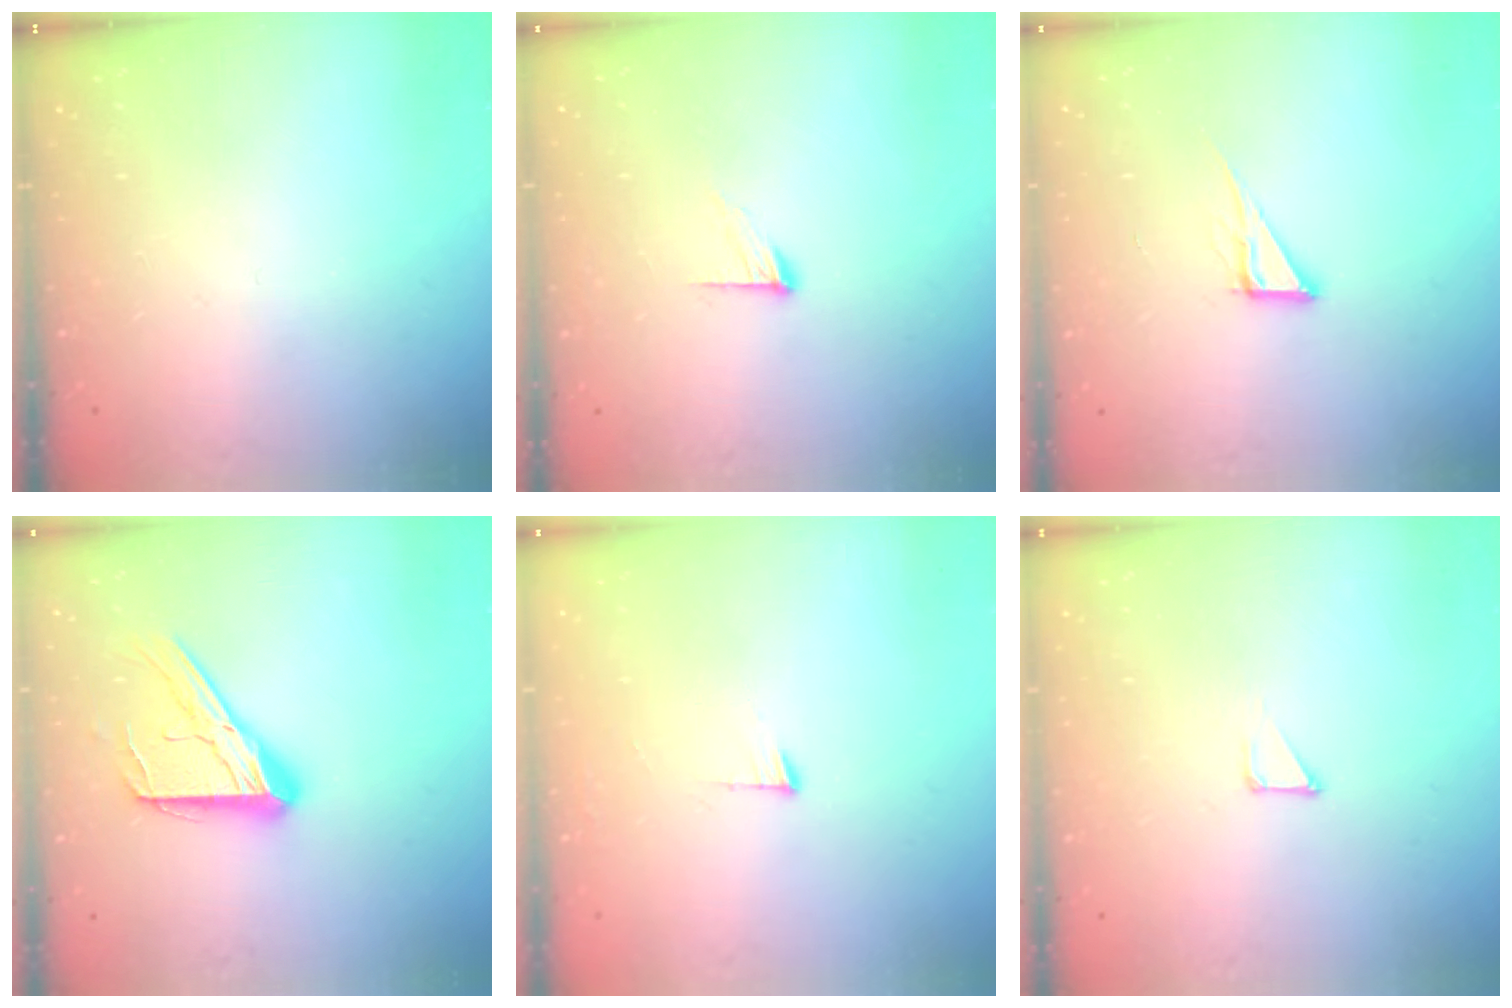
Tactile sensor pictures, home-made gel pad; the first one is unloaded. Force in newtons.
{"total": 6.8, "press": 6.8, "slide": 0.6}
{"total": 6.1, "press": 6.1, "slide": 0.4}
{"total": 15.7, "press": 15.7, "slide": 1.5}
{"total": 3.5, "press": 3.5, "slide": 0.5}
{"total": 1.2, "press": 1.2, "slide": 0.0}